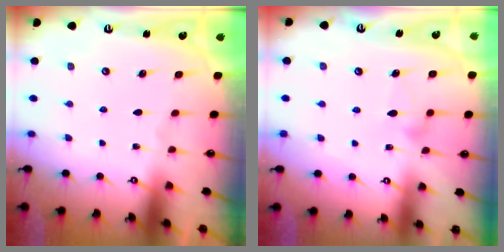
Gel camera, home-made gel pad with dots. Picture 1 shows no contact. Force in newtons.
{"total": 8.6, "press": 8.6, "slide": 0.4}